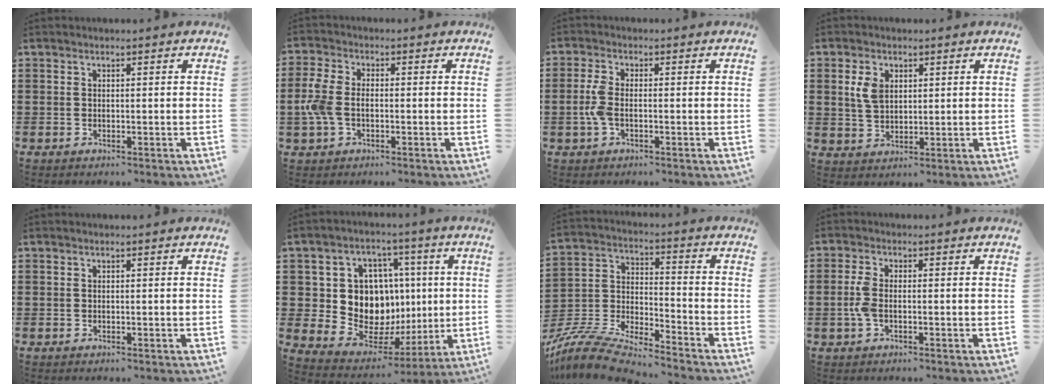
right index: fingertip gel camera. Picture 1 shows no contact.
{"total": 4.9, "force": [-0.9, 3.1, 3.7], "torque": [-0.105, -0.005, -0.027]}
{"total": 3.8, "force": [-0.9, 1.6, 3.3], "torque": [-0.088, -0.005, -0.023]}
{"total": 4.2, "force": [1.3, 2.7, 2.9], "torque": [-0.065, 0.009, 0.023]}
{"total": 0.0}
{"total": 11.9, "force": [1.8, 10.3, 5.6], "torque": [-0.128, -0.017, 0.042]}
{"total": 9.2, "force": [-8.6, 1.2, 3.1], "torque": [-0.082, 0.000, -0.176]}
{"total": 3.5, "force": [-0.7, 1.5, 3.0], "torque": [-0.085, -0.007, -0.021]}